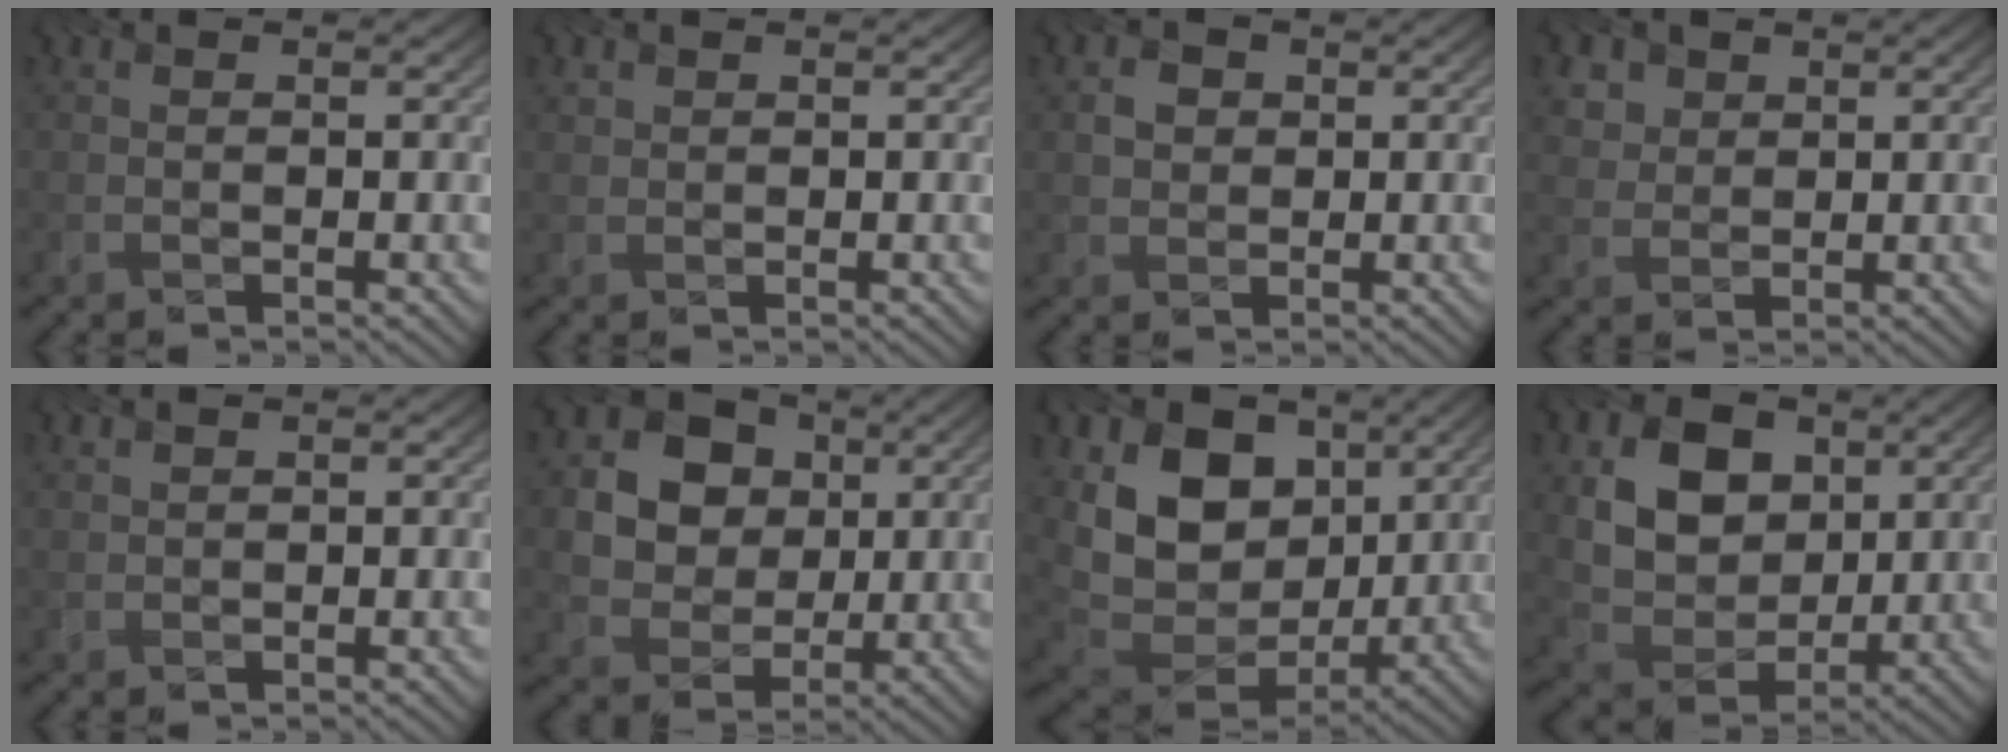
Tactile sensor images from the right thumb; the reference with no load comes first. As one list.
[{"total": 0.8, "force": [0.4, 0.6, 0.0], "torque": [0.000, 0.002, 0.015]}, {"total": 2.3, "force": [-0.1, 2.2, 0.6], "torque": [-0.016, -0.003, -0.006]}, {"total": 3.4, "force": [1.7, 2.9, 0.8], "torque": [-0.037, -0.012, 0.043]}, {"total": 0.7, "force": [0.7, 0.2, 0.1], "torque": [-0.001, 0.002, 0.016]}, {"total": 12.1, "force": [3.0, 10.4, 5.5], "torque": [-0.161, 0.015, 0.078]}, {"total": 13.3, "force": [2.9, 10.0, 8.3], "torque": [-0.182, 0.003, 0.058]}, {"total": 10.3, "force": [2.3, 8.0, 6.1], "torque": [-0.149, -0.005, 0.031]}]